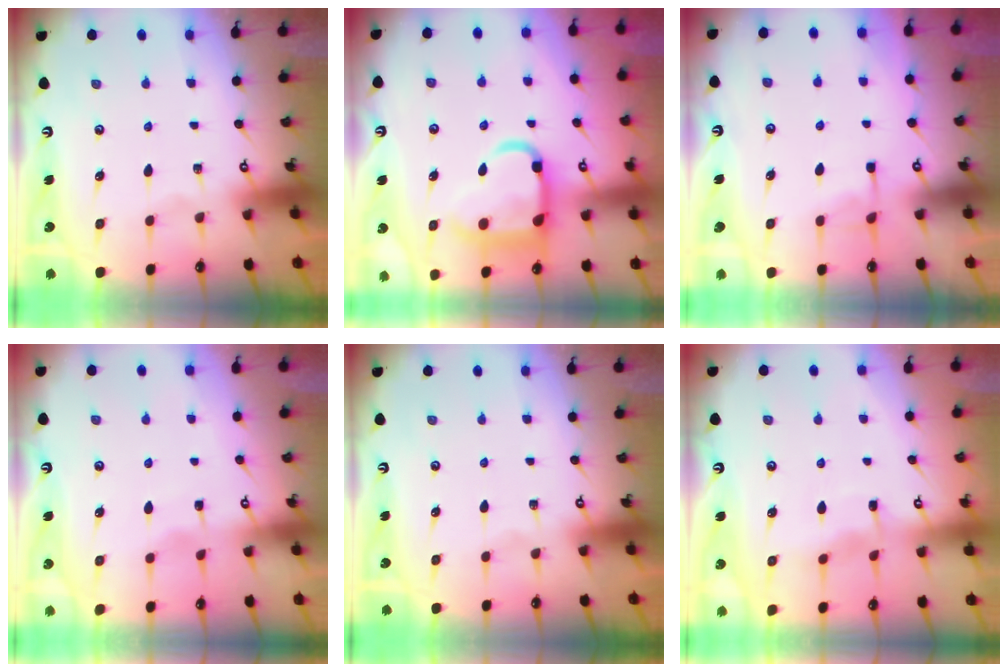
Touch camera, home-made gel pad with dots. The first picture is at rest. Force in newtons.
{"total": 13.9, "press": 13.8, "slide": 1.7}
{"total": 4.2, "press": 4.1, "slide": 0.7}
{"total": 2.2, "press": 2.2, "slide": 0.3}
{"total": 0.0}
{"total": 3.9, "press": 3.9, "slide": 0.4}